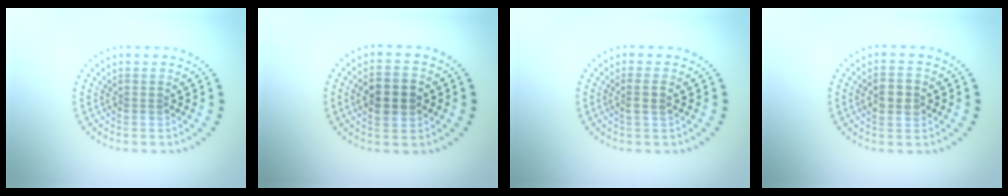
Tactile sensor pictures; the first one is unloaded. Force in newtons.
{"total": 3.9, "press": 3.9, "slide": 0.2}
{"total": 1.5, "press": 1.3, "slide": 0.8}
{"total": 2.9, "press": 2.9, "slide": 0.1}